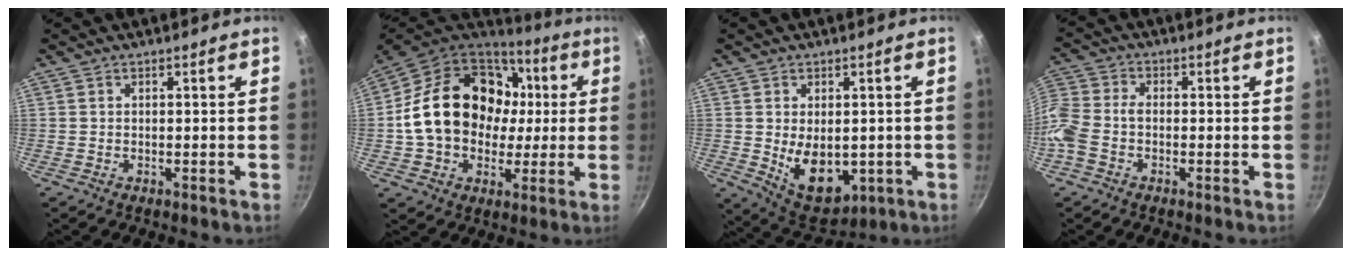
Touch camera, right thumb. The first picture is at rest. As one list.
[{"total": 25.1, "force": [2.2, 19.4, 15.8], "torque": [-0.252, 0.039, 0.042]}, {"total": 11.2, "force": [-1.0, 7.2, 8.5], "torque": [-0.105, -0.018, 0.009]}, {"total": 9.2, "force": [-3.2, 6.4, 5.7], "torque": [-0.135, 0.027, -0.087]}]